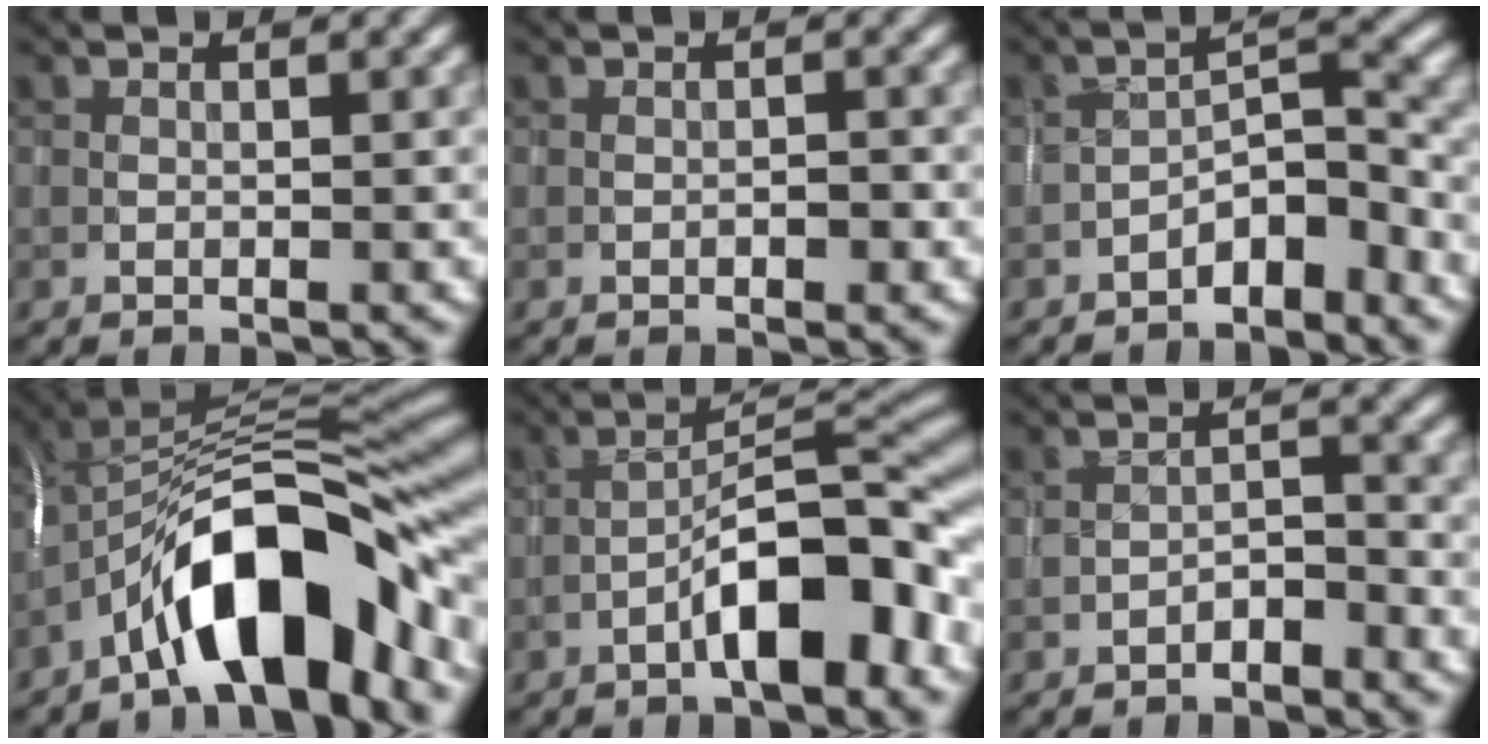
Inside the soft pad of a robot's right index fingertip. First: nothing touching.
{"total": 0.8, "force": [-0.4, 0.3, 0.7], "torque": [-0.011, 0.001, -0.006]}
{"total": 4.1, "force": [-3.0, 1.5, 2.4], "torque": [-0.030, 0.019, -0.057]}
{"total": 12.4, "force": [-6.2, 4.2, 9.9], "torque": [-0.139, 0.021, -0.114]}
{"total": 8.6, "force": [-3.9, 2.5, 7.2], "torque": [-0.103, 0.027, -0.066]}
{"total": 1.6, "force": [-1.5, 0.4, 0.6], "torque": [-0.009, 0.010, -0.028]}